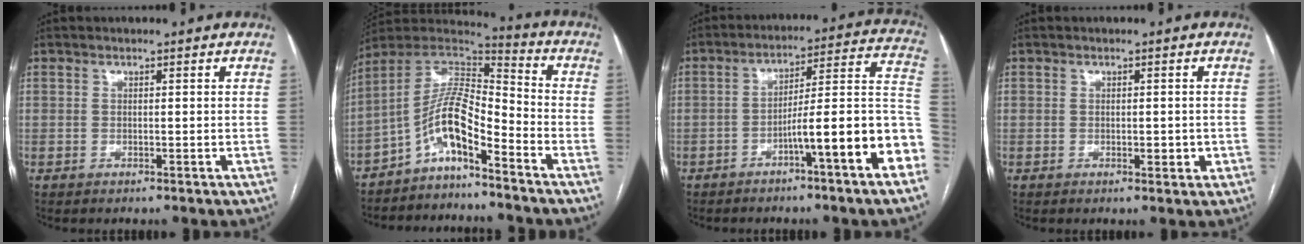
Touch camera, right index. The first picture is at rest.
{"total": 10.4, "force": [-5.9, 2.3, 8.2], "torque": [-0.157, 0.033, -0.110]}
{"total": 14.8, "force": [-6.5, 0.2, 13.3], "torque": [-0.167, 0.029, -0.096]}
{"total": 1.9, "force": [-0.3, 1.0, 1.6], "torque": [-0.020, 0.003, 0.001]}